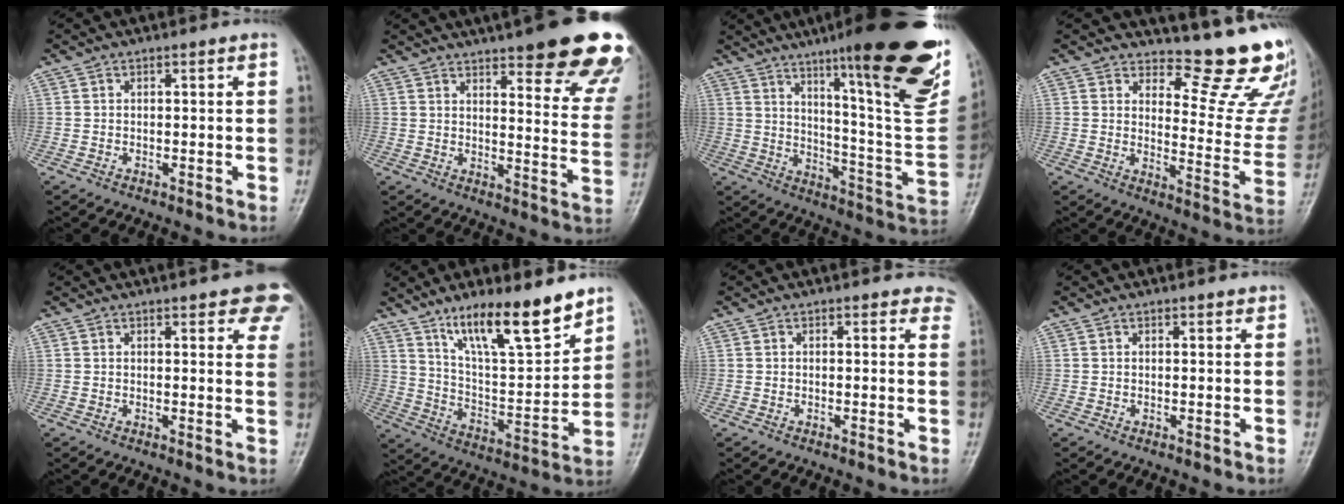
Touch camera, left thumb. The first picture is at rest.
{"total": 26.4, "force": [18.9, 6.4, 17.3], "torque": [-0.172, -0.082, 0.221]}
{"total": 29.4, "force": [16.5, 4.9, 23.9], "torque": [-0.289, -0.068, 0.249]}
{"total": 15.3, "force": [14.0, 3.1, 5.3], "torque": [-0.026, -0.169, 0.163]}
{"total": 11.8, "force": [7.9, 4.2, 7.8], "torque": [-0.060, -0.023, 0.076]}
{"total": 17.2, "force": [12.1, 4.5, 11.3], "torque": [-0.158, -0.075, 0.216]}
{"total": 3.8, "force": [3.3, 1.8, 0.6], "torque": [0.029, -0.013, 0.013]}
{"total": 1.0, "force": [0.8, 0.5, 0.4], "torque": [0.000, -0.004, 0.007]}